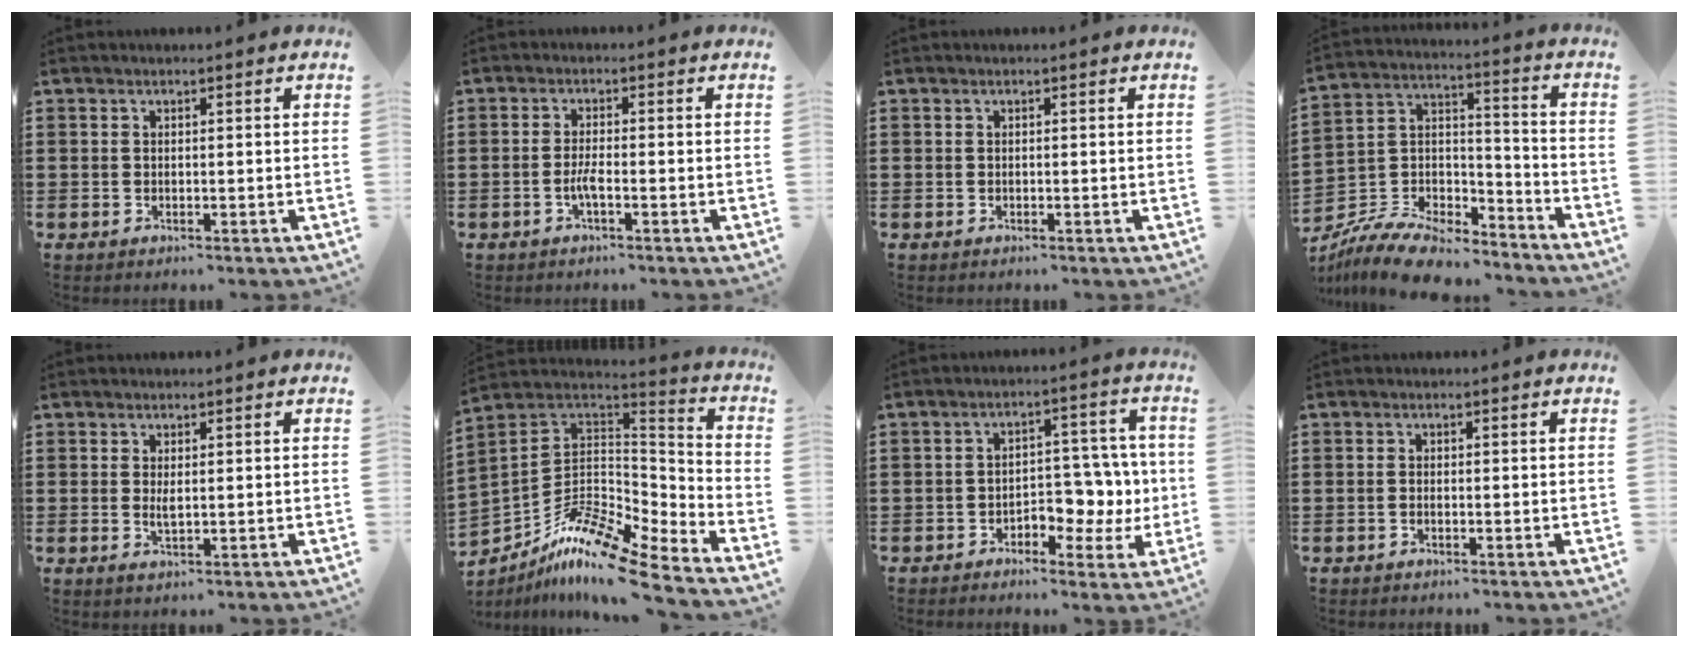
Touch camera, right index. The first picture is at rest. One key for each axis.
{"total": 2.6, "fx": -1.2, "fy": 0.2, "fz": 2.3, "tx": -0.049, "ty": -0.006, "tz": -0.023}
{"total": 0.0}
{"total": 9.4, "fx": -8.5, "fy": 2.5, "fz": 3.0, "tx": -0.066, "ty": 0.016, "tz": -0.169}
{"total": 1.8, "fx": 0.2, "fy": 0.4, "fz": 1.8, "tx": -0.035, "ty": -0.002, "tz": 0.004}
{"total": 12.1, "fx": -9.4, "fy": 2.6, "fz": 7.2, "tx": -0.151, "ty": 0.010, "tz": -0.186}
{"total": 5.6, "fx": -1.6, "fy": 4.0, "fz": 3.6, "tx": -0.056, "ty": 0.008, "tz": -0.034}
{"total": 0.6, "fx": -0.4, "fy": -0.1, "fz": 0.4, "tx": -0.009, "ty": -0.006, "tz": -0.007}